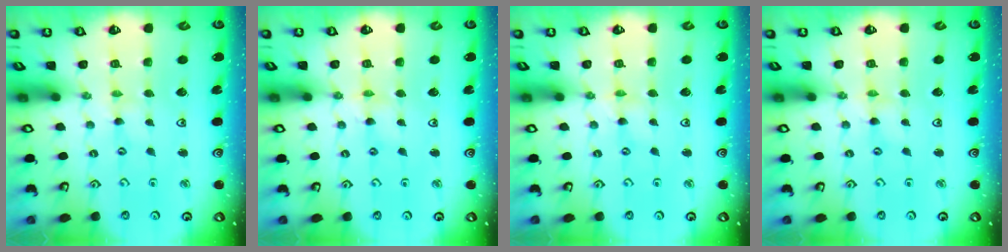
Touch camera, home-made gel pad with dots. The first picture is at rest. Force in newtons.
{"total": 1.3, "press": 1.3, "slide": 0.2}
{"total": 0.0}
{"total": 0.8, "press": 0.8, "slide": 0.1}